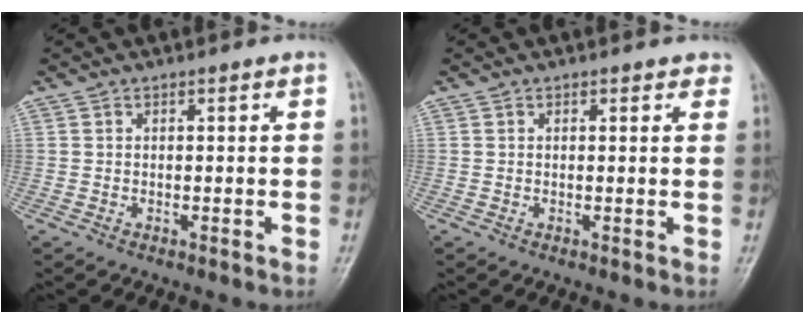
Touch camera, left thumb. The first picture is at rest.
{"total": 1.3, "force": [1.0, 0.7, 0.6], "torque": [0.008, -0.002, 0.004]}